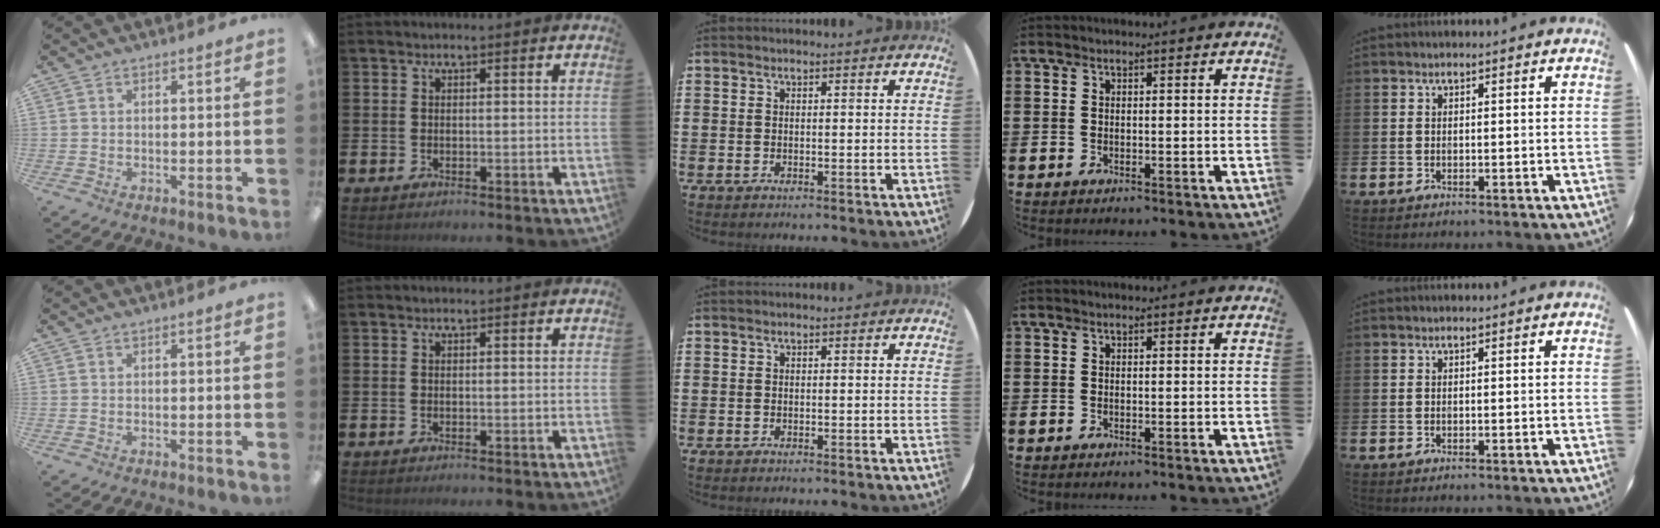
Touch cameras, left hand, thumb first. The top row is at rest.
{}